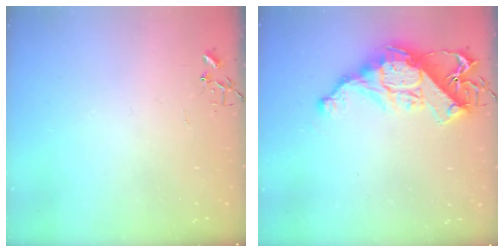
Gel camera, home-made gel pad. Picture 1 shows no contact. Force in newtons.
{"total": 15.3, "press": 15.3, "slide": 1.4}